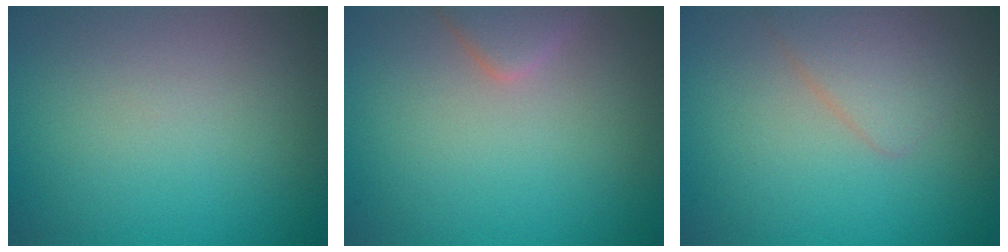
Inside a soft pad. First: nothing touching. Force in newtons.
{"total": 2.1, "press": 2.1, "slide": 0.2}
{"total": 2.1, "press": 2.1, "slide": 0.1}